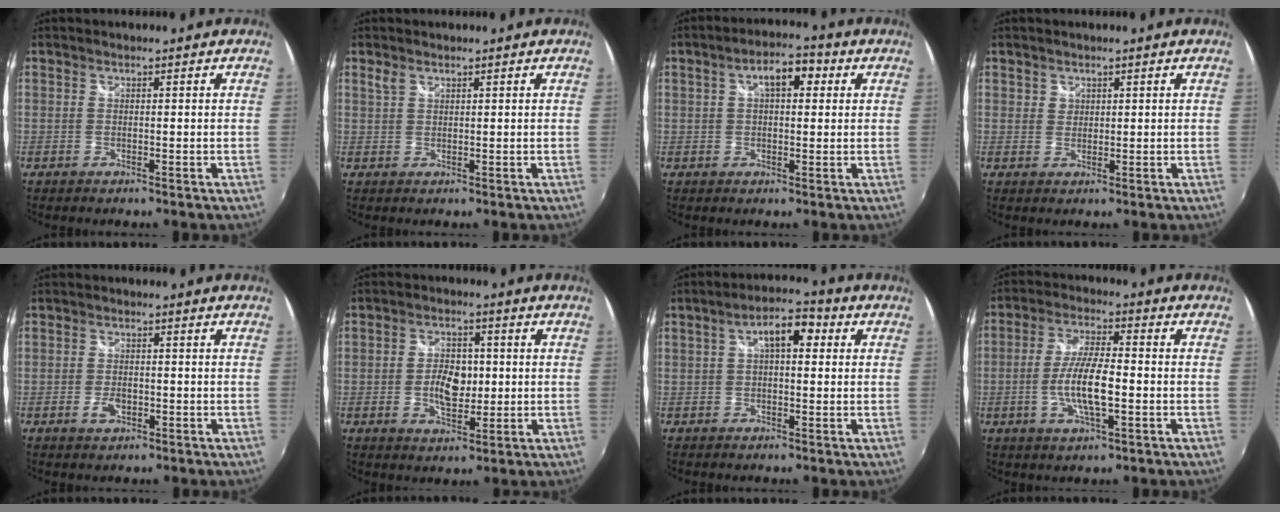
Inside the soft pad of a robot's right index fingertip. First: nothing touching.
{"total": 1.3, "force": [0.9, 0.6, 0.8], "torque": [-0.016, 0.002, 0.017]}
{"total": 6.4, "force": [1.9, 3.2, 5.2], "torque": [-0.085, 0.018, 0.028]}
{"total": 1.3, "force": [0.7, 1.1, 0.1], "torque": [0.003, 0.004, 0.010]}
{"total": 3.1, "force": [-1.0, 1.8, 2.2], "torque": [-0.043, -0.003, -0.018]}
{"total": 6.4, "force": [0.1, 4.2, 4.8], "torque": [-0.084, 0.000, 0.002]}
{"total": 7.0, "force": [1.6, 3.4, 5.9], "torque": [-0.101, 0.020, 0.024]}
{"total": 9.6, "force": [-2.2, 2.5, 9.0], "torque": [-0.176, -0.003, -0.041]}